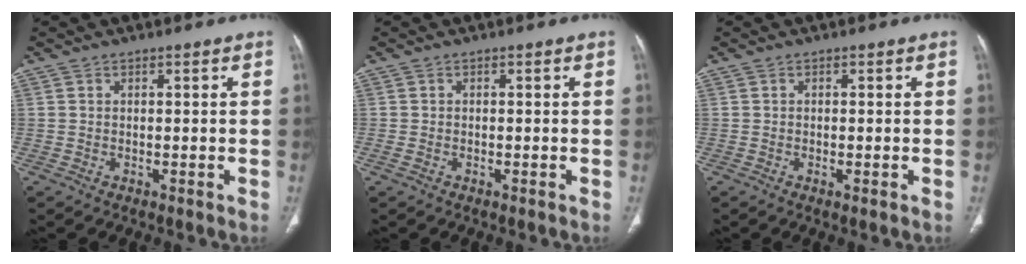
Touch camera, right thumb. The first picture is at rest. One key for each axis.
{"total": 1.1, "fx": -0.5, "fy": 0.6, "fz": 0.8, "tx": -0.021, "ty": -0.001, "tz": -0.008}
{"total": 1.0, "fx": -0.4, "fy": 0.2, "fz": 0.9, "tx": -0.020, "ty": -0.004, "tz": -0.006}